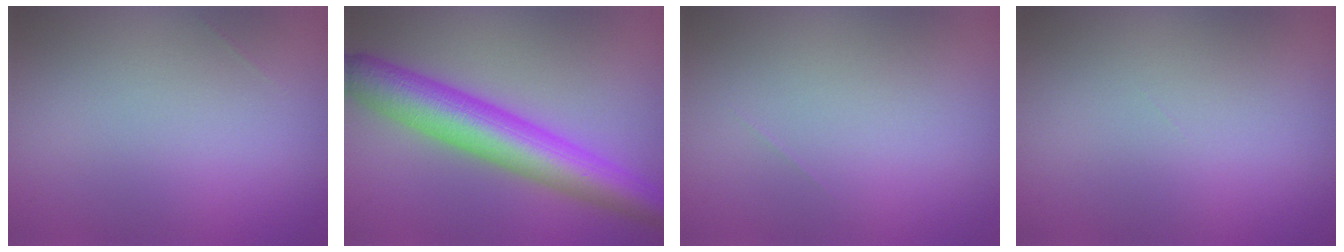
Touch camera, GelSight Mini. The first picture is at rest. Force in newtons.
{"total": 7.8, "press": 7.8, "slide": 0.1}
{"total": 0.0}
{"total": 0.0}